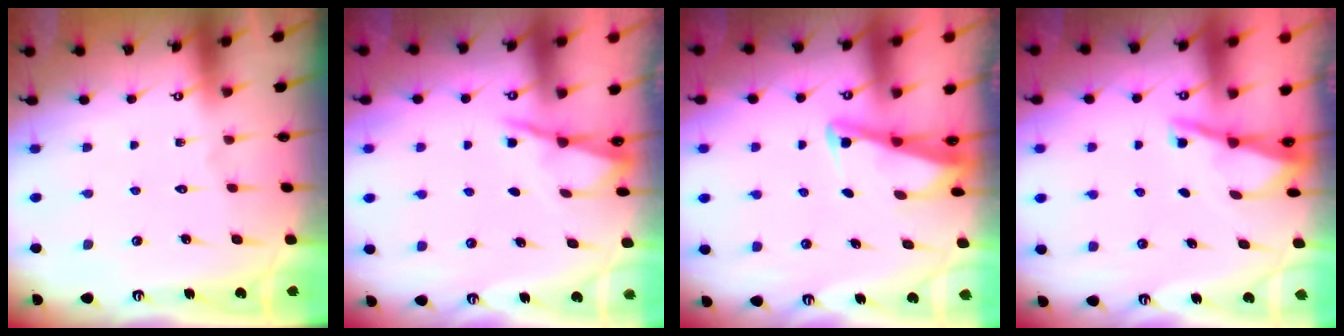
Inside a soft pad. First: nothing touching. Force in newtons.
{"total": 2.0, "press": 2.0, "slide": 0.2}
{"total": 2.7, "press": 2.7, "slide": 0.3}
{"total": 2.9, "press": 2.8, "slide": 0.3}